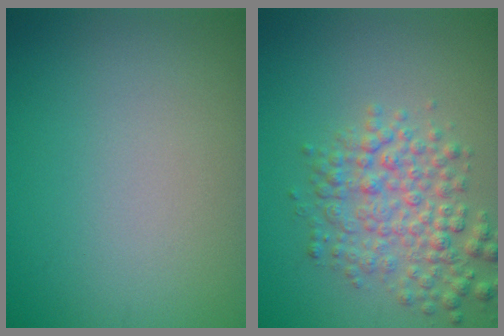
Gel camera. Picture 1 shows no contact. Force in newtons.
{"total": 4.5, "press": 4.5, "slide": 0.1}